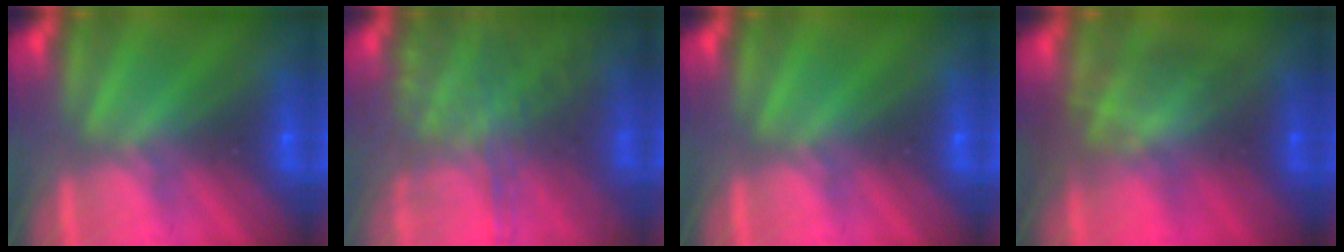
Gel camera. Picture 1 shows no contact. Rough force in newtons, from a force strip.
{"total": 7.2}
{"total": 0.0}
{"total": 2.9}